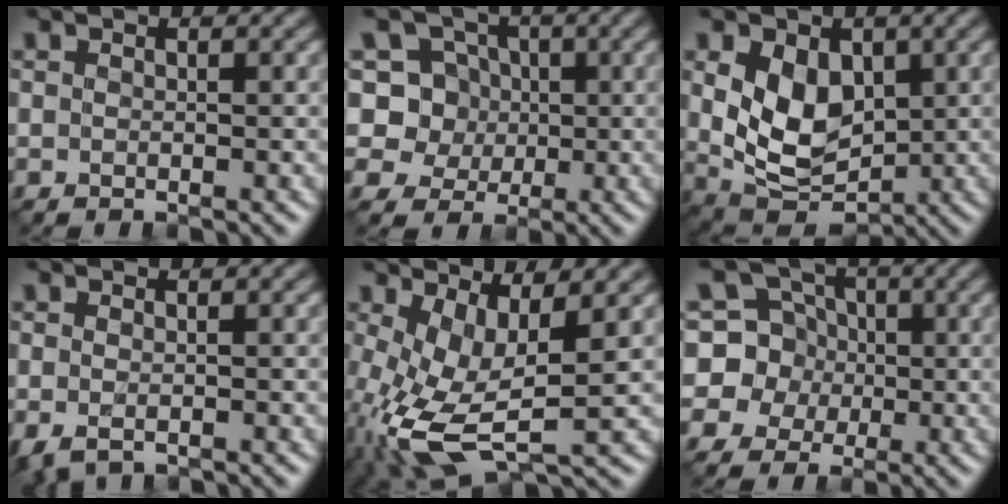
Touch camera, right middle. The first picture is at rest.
{"total": 6.3, "force": [1.6, 5.7, 2.2], "torque": [-0.026, 0.005, 0.019]}
{"total": 6.8, "force": [0.8, 4.7, 4.8], "torque": [-0.097, -0.012, 0.016]}
{"total": 2.1, "force": [-1.2, 1.0, 1.4], "torque": [-0.038, -0.012, -0.020]}
{"total": 8.5, "force": [-1.8, 3.5, 7.6], "torque": [-0.180, -0.010, -0.032]}
{"total": 8.2, "force": [0.7, 7.9, 2.1], "torque": [-0.062, 0.038, 0.001]}